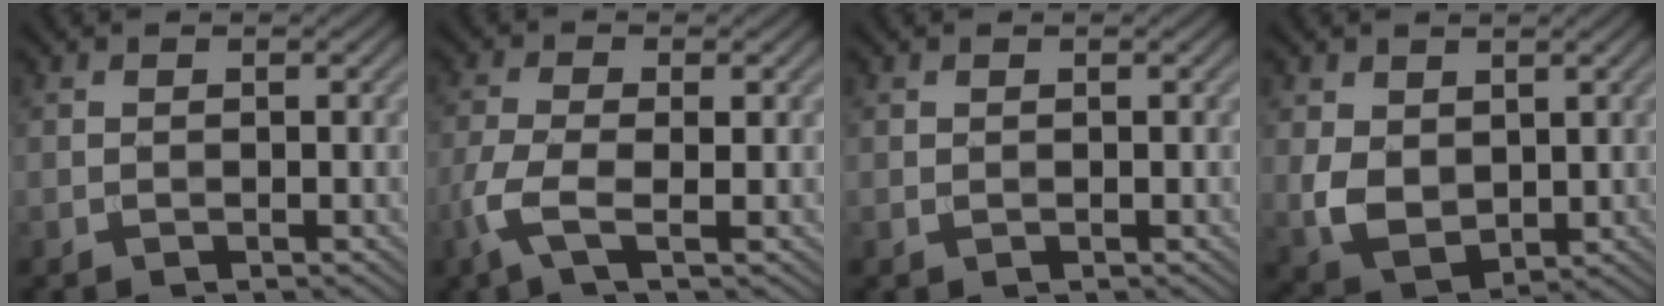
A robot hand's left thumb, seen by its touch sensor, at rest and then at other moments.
{"total": 4.7, "force": [-1.7, 1.5, 4.1], "torque": [-0.104, -0.001, -0.042]}
{"total": 0.0}
{"total": 5.4, "force": [1.0, 3.9, 3.7], "torque": [-0.091, -0.007, 0.025]}